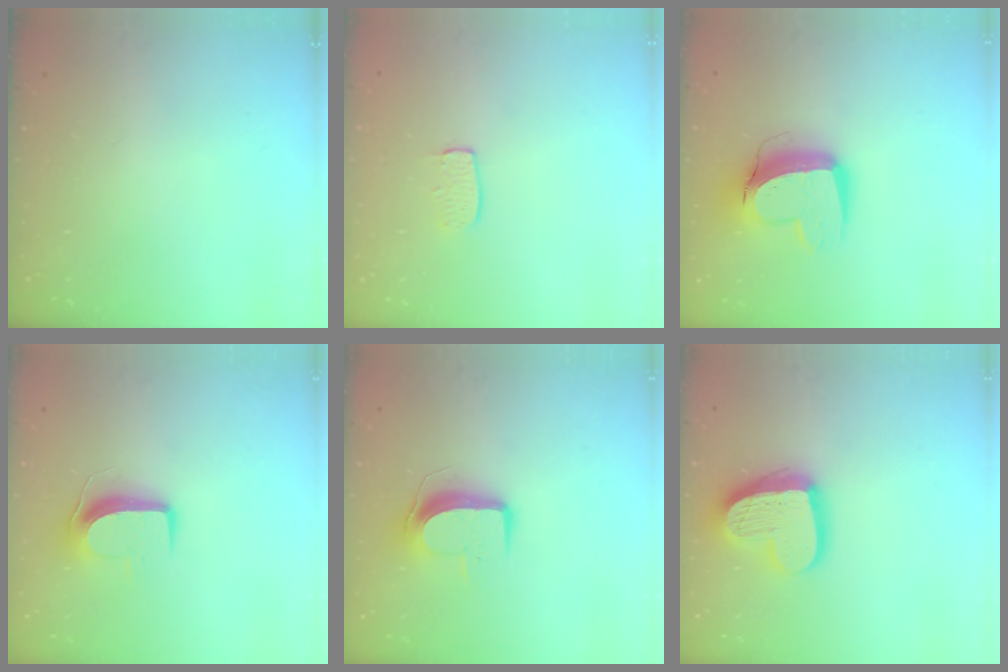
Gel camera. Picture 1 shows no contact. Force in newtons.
{"total": 5.6, "press": 5.6, "slide": 0.4}
{"total": 14.0, "press": 14.0, "slide": 1.5}
{"total": 8.9, "press": 8.9, "slide": 0.3}
{"total": 9.2, "press": 9.2, "slide": 0.7}
{"total": 17.8, "press": 17.7, "slide": 1.7}